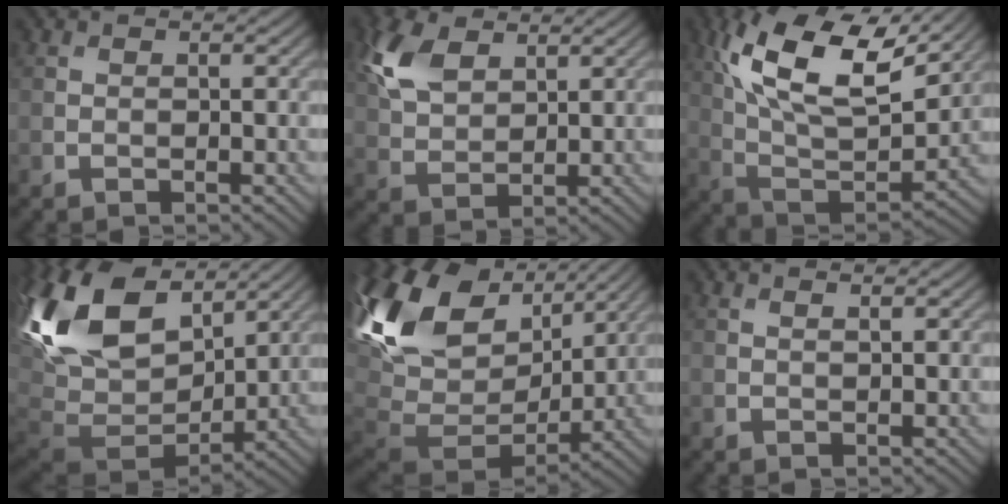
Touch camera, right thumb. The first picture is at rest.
{"total": 7.4, "force": [3.6, 4.3, 4.8], "torque": [-0.129, 0.009, 0.074]}
{"total": 16.0, "force": [8.1, 7.0, 11.9], "torque": [-0.251, 0.004, 0.147]}
{"total": 19.1, "force": [6.5, 11.6, 13.7], "torque": [-0.305, 0.013, 0.131]}
{"total": 18.1, "force": [5.2, 11.9, 12.6], "torque": [-0.289, -0.005, 0.106]}
{"total": 0.7, "force": [0.6, 0.0, 0.5], "torque": [-0.011, 0.002, 0.007]}